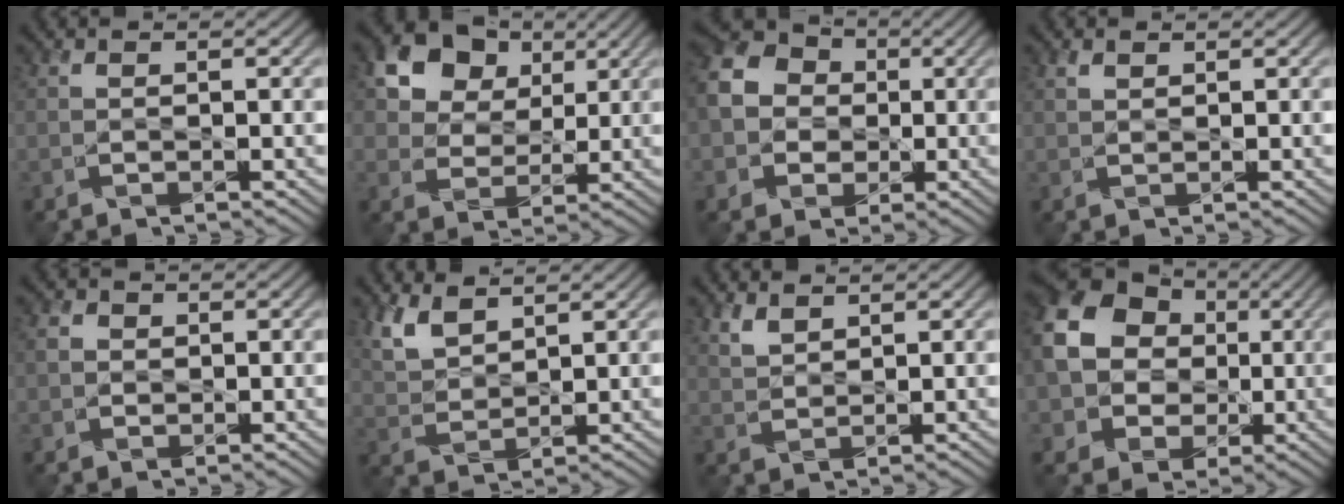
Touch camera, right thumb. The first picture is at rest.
{"total": 13.3, "force": [6.6, 9.7, 6.2], "torque": [-0.169, 0.020, 0.138]}
{"total": 10.7, "force": [0.2, 9.5, 4.8], "torque": [-0.152, 0.007, -0.017]}
{"total": 1.1, "force": [0.8, 0.5, 0.5], "torque": [-0.016, -0.001, 0.018]}
{"total": 2.0, "force": [0.1, 1.9, 0.7], "torque": [-0.020, -0.003, 0.000]}
{"total": 5.6, "force": [3.9, 2.4, 3.3], "torque": [-0.089, 0.001, 0.084]}
{"total": 2.8, "force": [2.1, 1.2, 1.4], "torque": [-0.039, -0.001, 0.051]}
{"total": 17.1, "force": [2.0, 14.8, 8.3], "torque": [-0.235, 0.014, 0.021]}